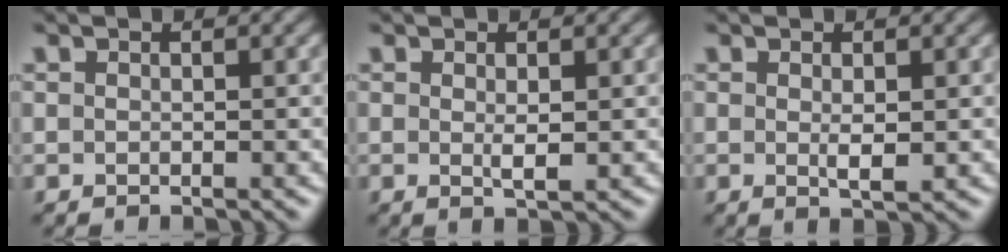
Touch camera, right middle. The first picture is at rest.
{"total": 1.3, "force": [0.2, 0.2, 1.3], "torque": [-0.021, -0.002, 0.002]}
{"total": 1.5, "force": [0.1, 0.3, 1.5], "torque": [-0.025, -0.004, 0.000]}